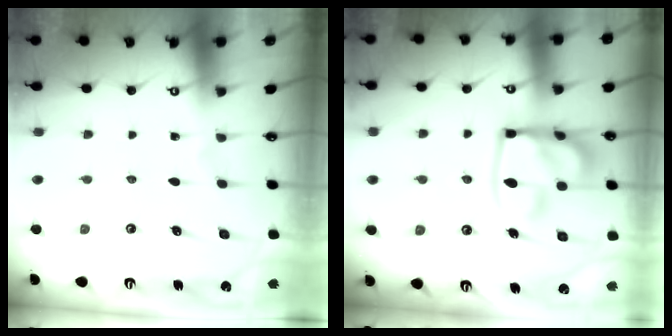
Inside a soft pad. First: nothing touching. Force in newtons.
{"total": 15.2, "press": 15.1, "slide": 1.8}